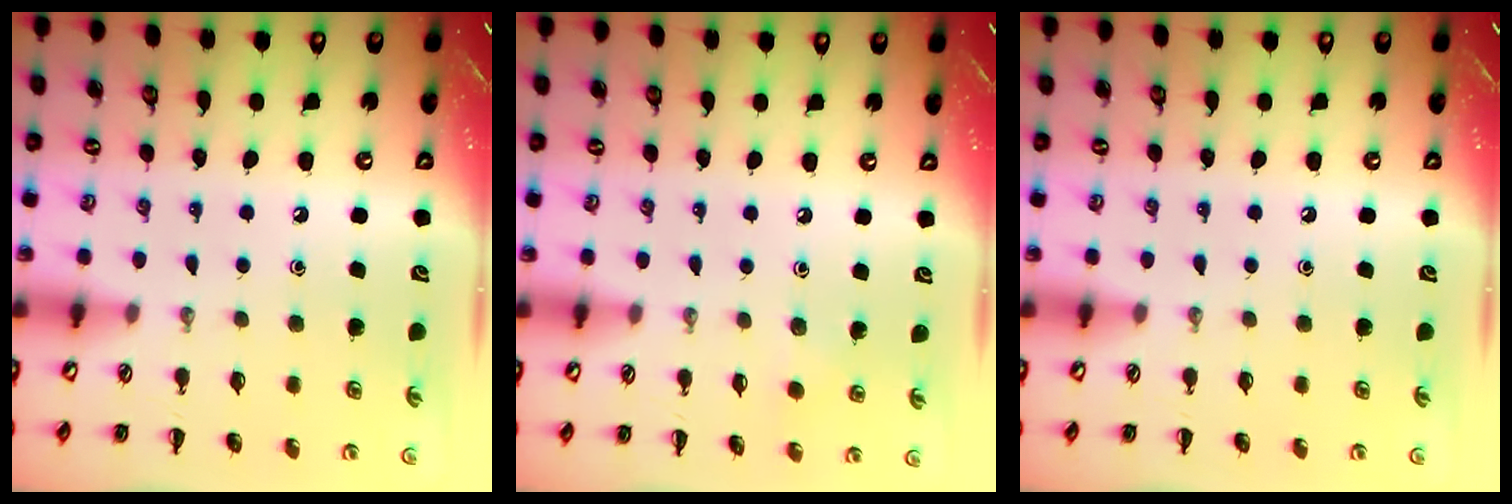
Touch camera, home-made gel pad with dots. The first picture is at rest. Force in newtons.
{"total": 1.7, "press": 1.6, "slide": 0.6}
{"total": 0.0}